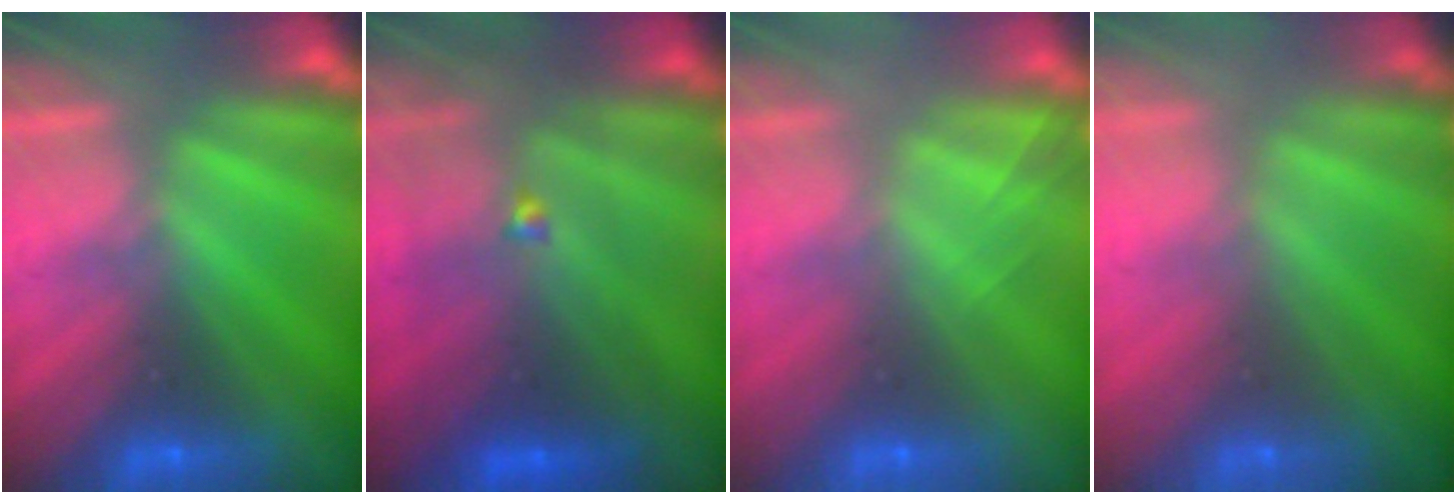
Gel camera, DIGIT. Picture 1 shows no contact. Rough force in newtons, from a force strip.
{"total": 4.7}
{"total": 2.1}
{"total": 9.3}